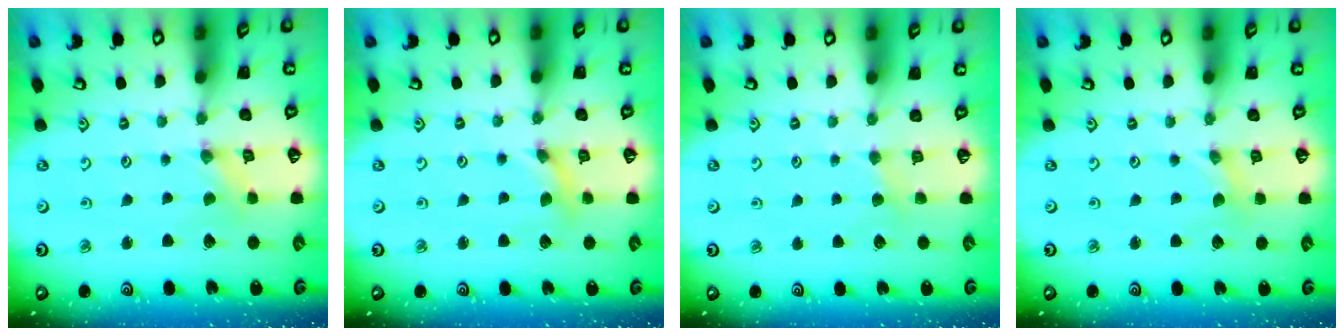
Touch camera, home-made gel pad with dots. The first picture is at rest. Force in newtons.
{"total": 2.5, "press": 2.4, "slide": 0.3}
{"total": 2.5, "press": 2.5, "slide": 0.4}
{"total": 0.0}